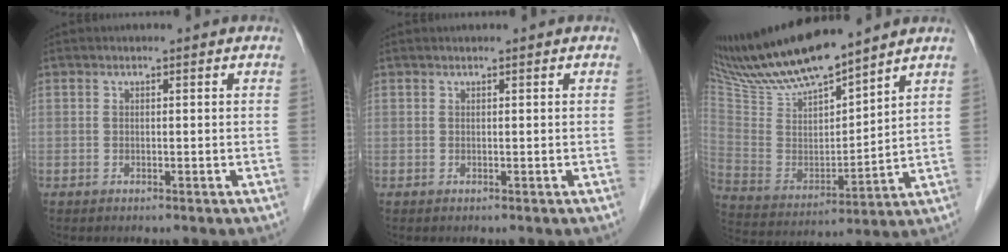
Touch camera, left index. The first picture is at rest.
{"total": 1.8, "force": [-1.7, -0.5, -0.4], "torque": [0.009, -0.004, -0.026]}
{"total": 15.2, "force": [13.6, 1.0, 6.8], "torque": [-0.135, -0.010, 0.271]}